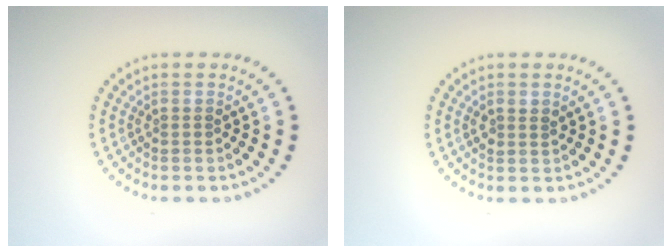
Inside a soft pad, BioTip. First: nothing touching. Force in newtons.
{"total": 1.2, "press": 1.1, "slide": 0.6}